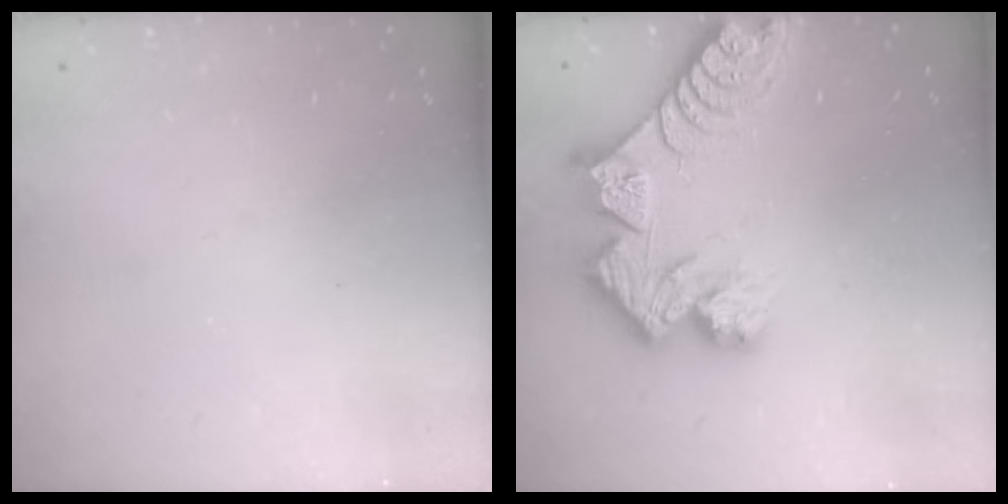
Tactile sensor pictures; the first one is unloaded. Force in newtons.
{"total": 12.9, "press": 12.9, "slide": 1.3}